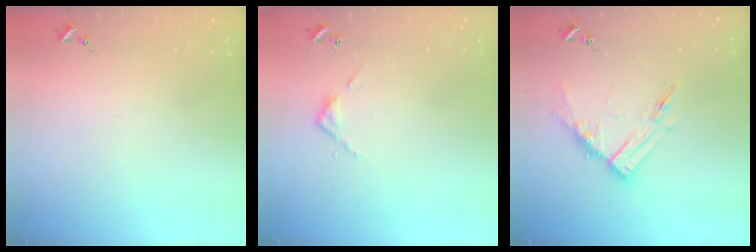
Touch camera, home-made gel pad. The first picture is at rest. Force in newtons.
{"total": 3.2, "press": 3.2, "slide": 0.2}
{"total": 11.9, "press": 11.9, "slide": 0.6}